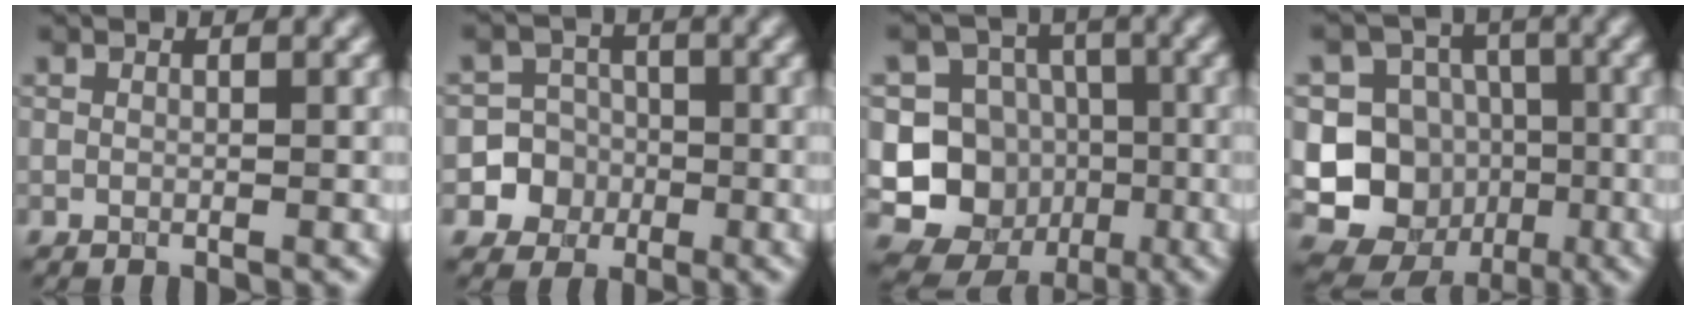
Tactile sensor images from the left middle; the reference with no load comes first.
{"total": 5.7, "force": [-2.2, 5.3, -0.2], "torque": [0.020, 0.008, -0.046]}
{"total": 10.0, "force": [-2.5, 9.4, 2.5], "torque": [-0.045, 0.009, -0.046]}
{"total": 11.3, "force": [-2.6, 10.7, 2.7], "torque": [-0.065, 0.005, -0.041]}